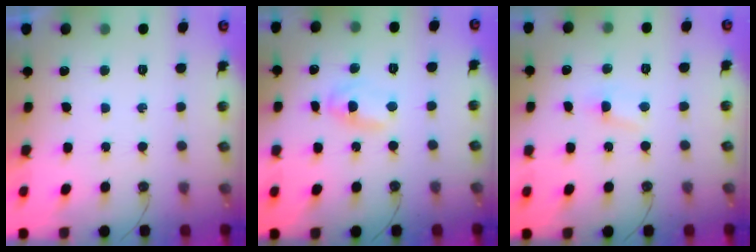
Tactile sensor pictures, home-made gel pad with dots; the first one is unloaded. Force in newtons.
{"total": 2.9, "press": 2.9, "slide": 0.2}
{"total": 2.8, "press": 2.8, "slide": 0.4}